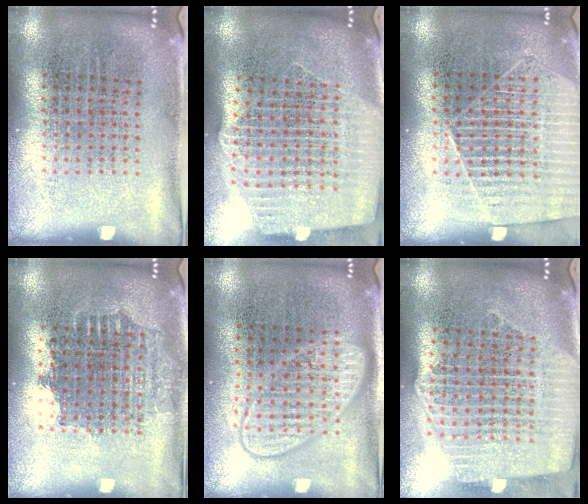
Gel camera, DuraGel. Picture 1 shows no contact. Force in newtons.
{"total": 2.7, "press": 2.3, "slide": 1.4}
{"total": 1.4, "press": 1.3, "slide": 0.5}
{"total": 1.6, "press": 1.3, "slide": 0.9}
{"total": 2.9, "press": 2.8, "slide": 0.4}
{"total": 2.5, "press": 2.1, "slide": 1.3}